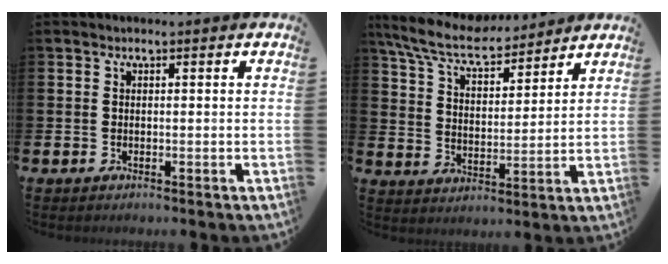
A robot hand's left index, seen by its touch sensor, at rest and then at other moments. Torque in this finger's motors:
{"motor_torque": [1.07, -1.07, 0.28, 0.21]}